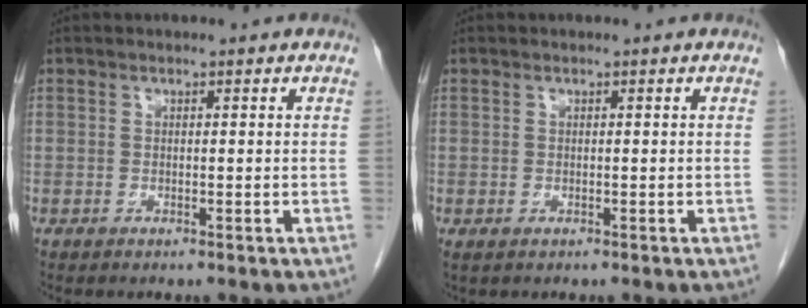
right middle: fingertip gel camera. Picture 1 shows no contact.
{"total": 0.6, "force": [-0.1, 0.4, 0.4], "torque": [-0.012, -0.003, 0.004]}